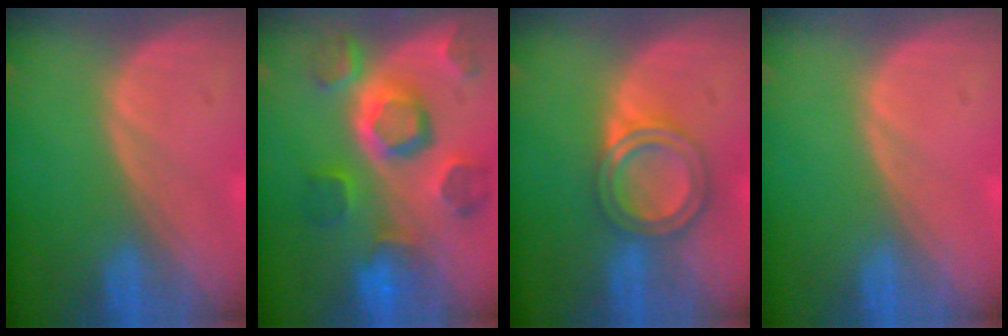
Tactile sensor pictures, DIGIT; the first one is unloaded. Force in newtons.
{"total": 11.2, "press": 10.0, "slide": 5.1}
{"total": 6.2, "press": 5.4, "slide": 2.9}
{"total": 0.0}